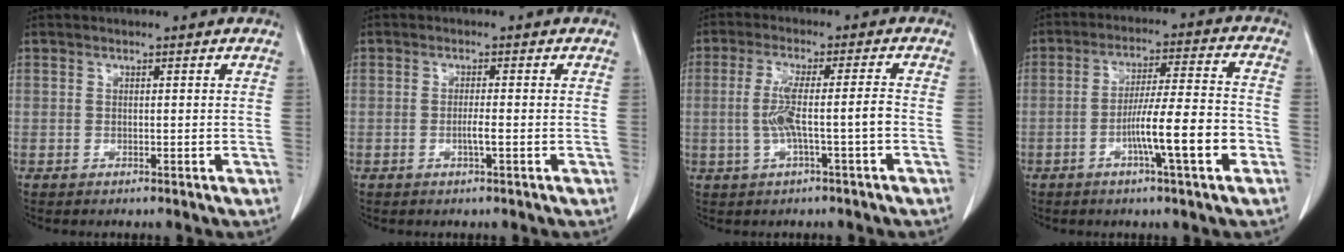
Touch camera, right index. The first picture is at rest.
{"total": 2.0, "force": [-0.6, -0.3, 1.8], "torque": [-0.036, -0.002, -0.013]}
{"total": 6.5, "force": [-1.3, -0.1, 6.3], "torque": [-0.127, 0.011, -0.020]}
{"total": 11.0, "force": [-4.0, 0.2, 10.3], "torque": [-0.170, 0.004, -0.066]}